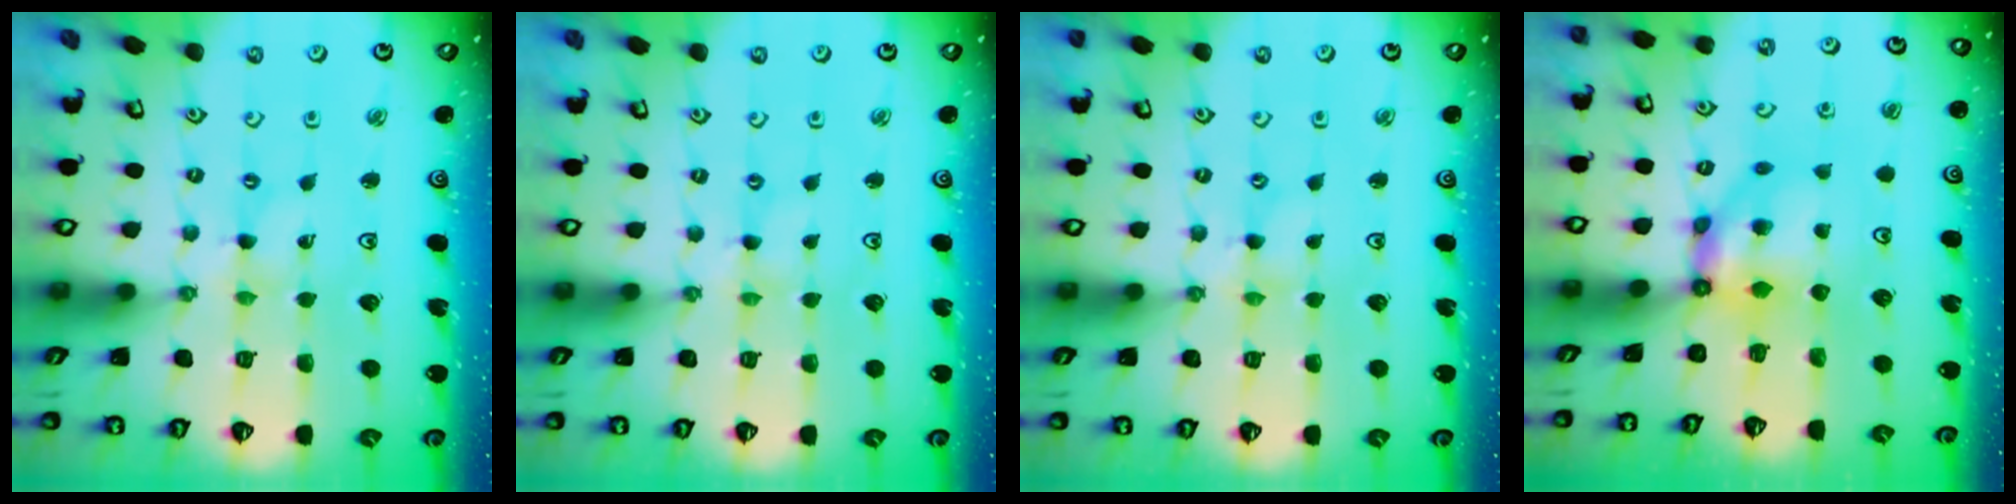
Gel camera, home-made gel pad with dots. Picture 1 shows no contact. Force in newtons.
{"total": 0.0}
{"total": 1.6, "press": 1.6, "slide": 0.2}
{"total": 7.4, "press": 7.3, "slide": 0.5}